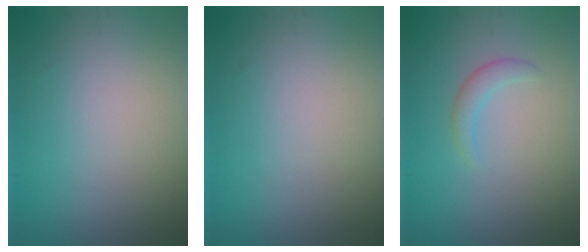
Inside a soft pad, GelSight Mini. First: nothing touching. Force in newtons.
{"total": 0.0}
{"total": 1.5, "press": 1.5, "slide": 0.1}